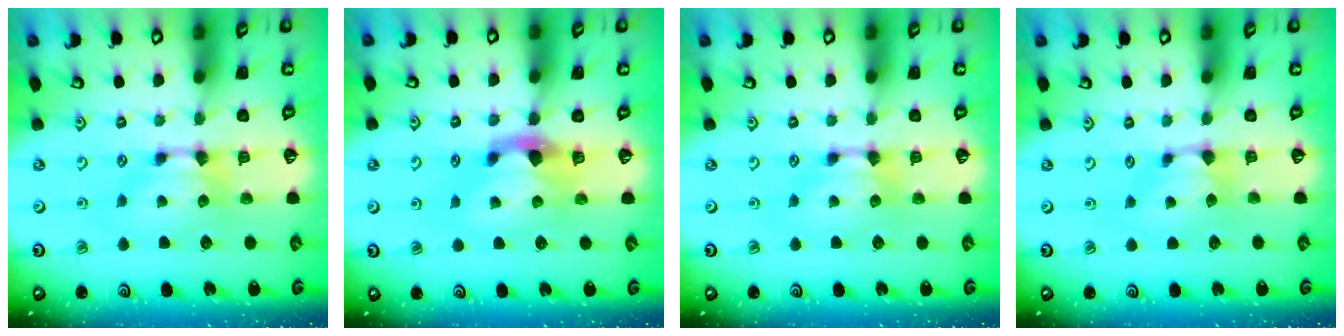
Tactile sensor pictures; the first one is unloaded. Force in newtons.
{"total": 2.9, "press": 2.5, "slide": 1.5}
{"total": 0.0}
{"total": 0.8, "press": 0.5, "slide": 0.6}